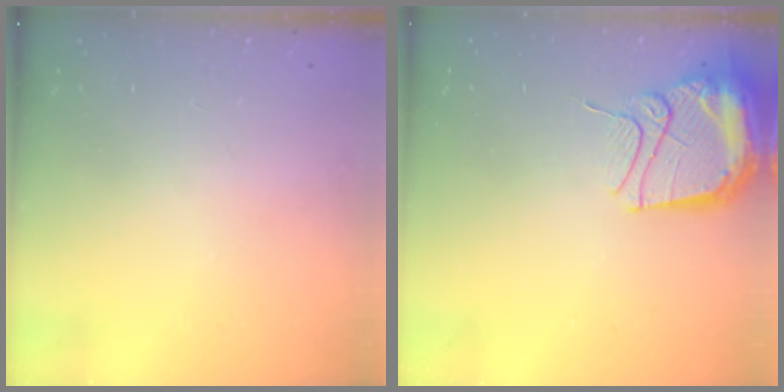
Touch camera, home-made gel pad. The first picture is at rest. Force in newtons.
{"total": 13.3, "press": 13.2, "slide": 1.4}